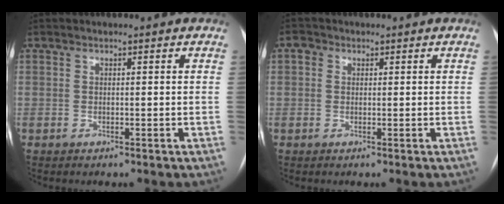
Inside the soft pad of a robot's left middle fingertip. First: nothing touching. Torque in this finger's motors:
{"motor_torque": [-0.01, 0.00, -0.03, -0.01]}